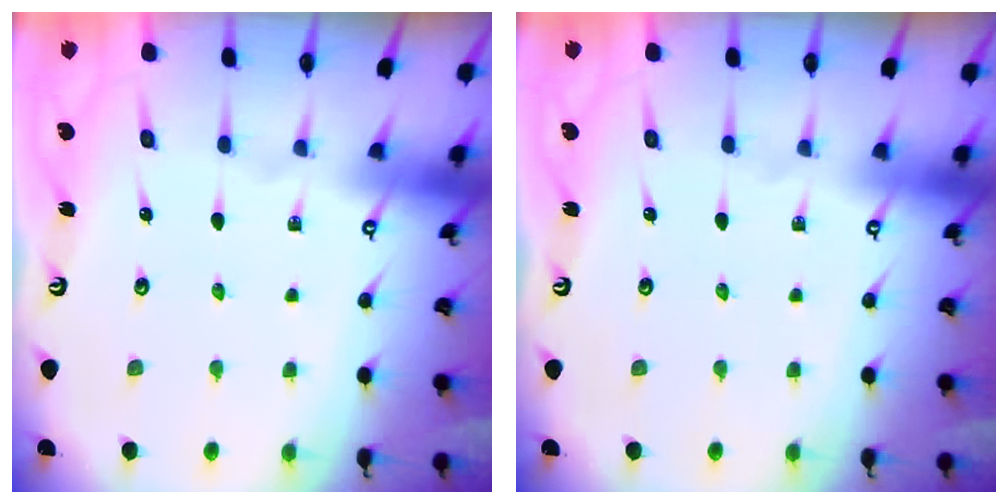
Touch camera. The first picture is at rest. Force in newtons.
{"total": 0.0}